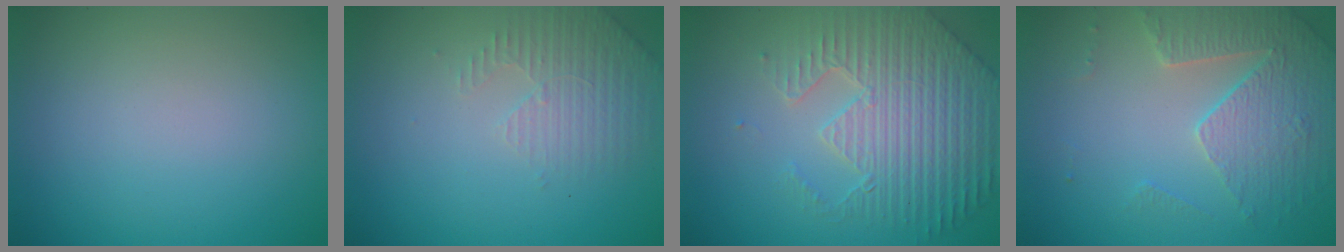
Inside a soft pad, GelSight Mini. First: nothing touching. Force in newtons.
{"total": 2.8, "press": 2.7, "slide": 0.8}
{"total": 6.6, "press": 5.3, "slide": 4.0}
{"total": 3.7, "press": 3.6, "slide": 0.9}